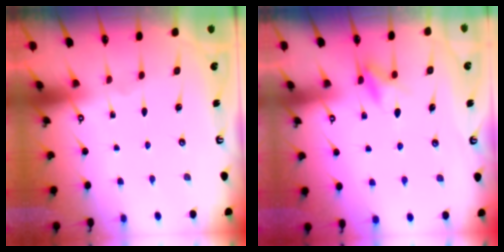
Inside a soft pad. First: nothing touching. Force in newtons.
{"total": 5.8, "press": 5.7, "slide": 0.7}